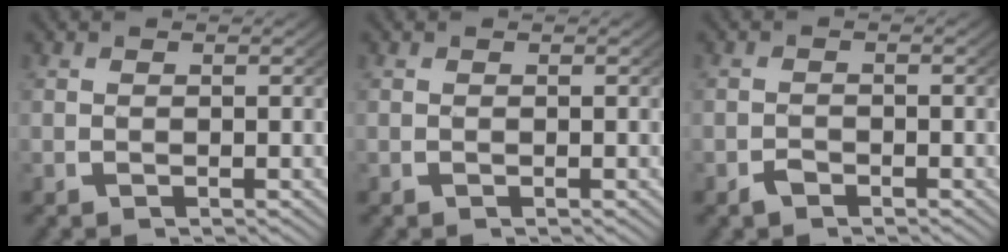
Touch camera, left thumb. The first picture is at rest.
{"total": 0.0}
{"total": 1.1, "force": [-0.9, 0.5, 0.3], "torque": [-0.005, -0.004, -0.017]}